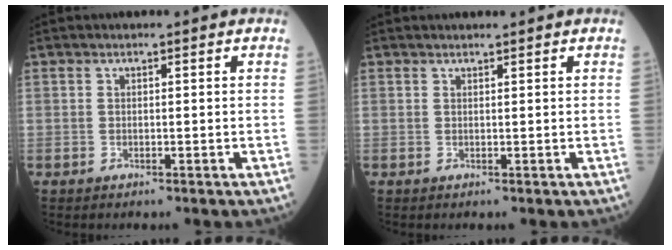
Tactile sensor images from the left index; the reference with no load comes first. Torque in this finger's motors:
{"motor_torque": [0.07, 0.05, 0.01, 0.01]}